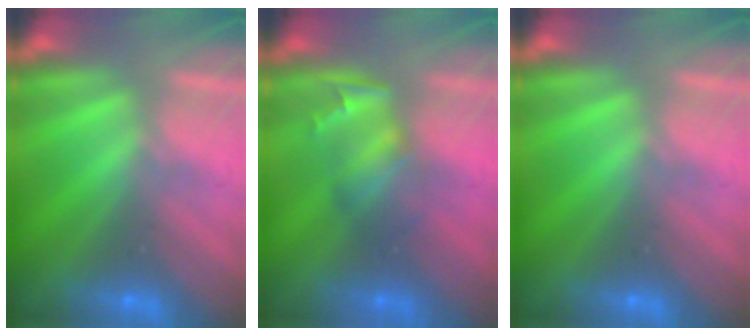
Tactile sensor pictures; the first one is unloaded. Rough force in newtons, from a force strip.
{"total": 2.5}
{"total": 0.0}